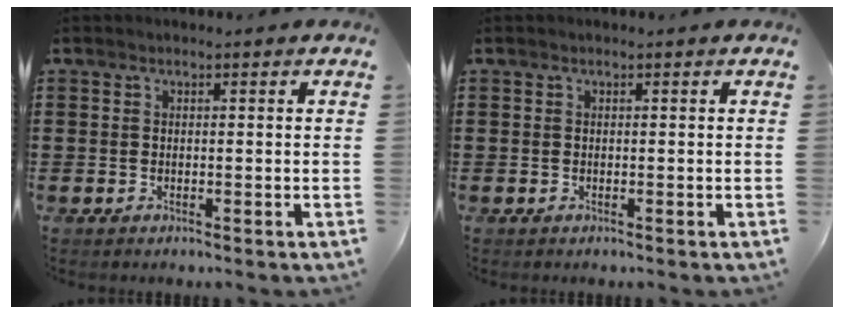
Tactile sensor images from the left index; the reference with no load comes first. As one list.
[{"total": 0.0}]